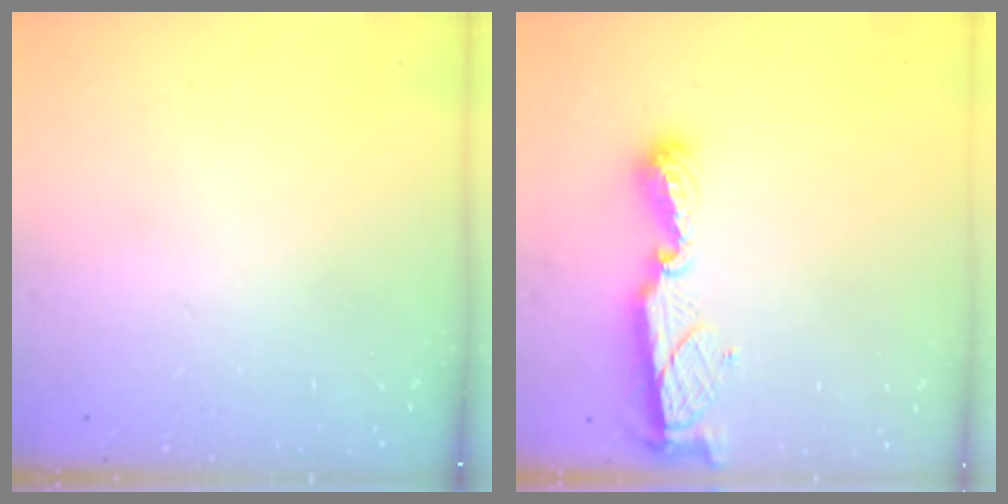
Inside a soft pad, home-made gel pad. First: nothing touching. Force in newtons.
{"total": 8.9, "press": 8.9, "slide": 0.1}